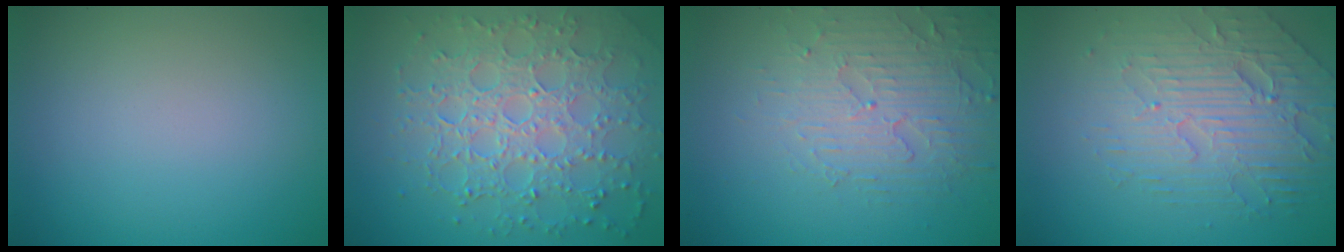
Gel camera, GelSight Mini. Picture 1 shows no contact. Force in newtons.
{"total": 7.8, "press": 5.7, "slide": 5.2}
{"total": 3.9, "press": 3.7, "slide": 1.1}
{"total": 5.2, "press": 4.2, "slide": 3.0}